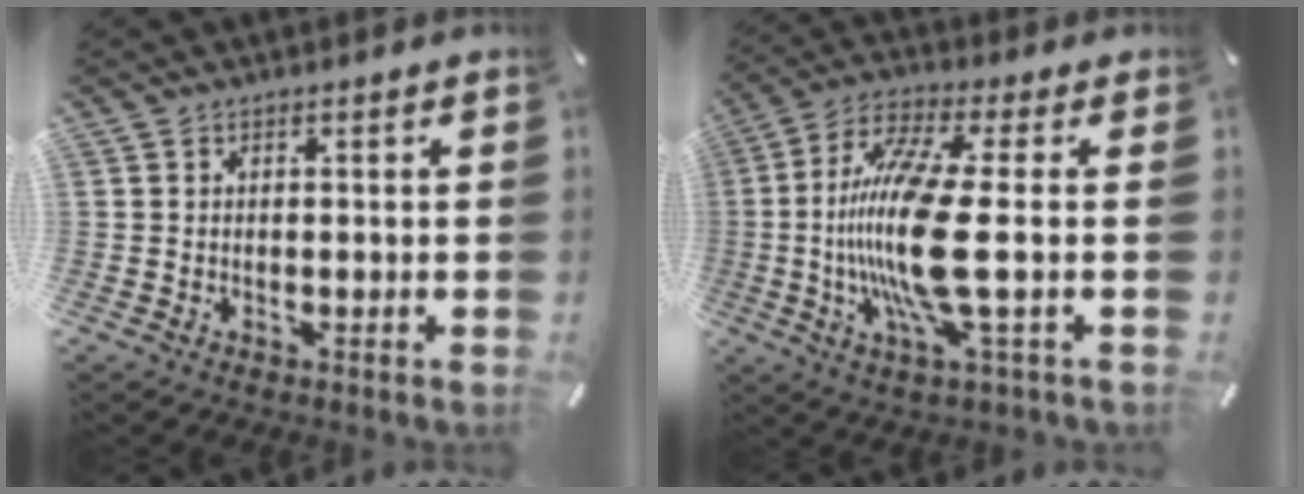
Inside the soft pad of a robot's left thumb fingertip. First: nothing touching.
{"total": 17.4, "force": [-1.1, 2.8, 17.1], "torque": [-0.379, -0.033, -0.034]}